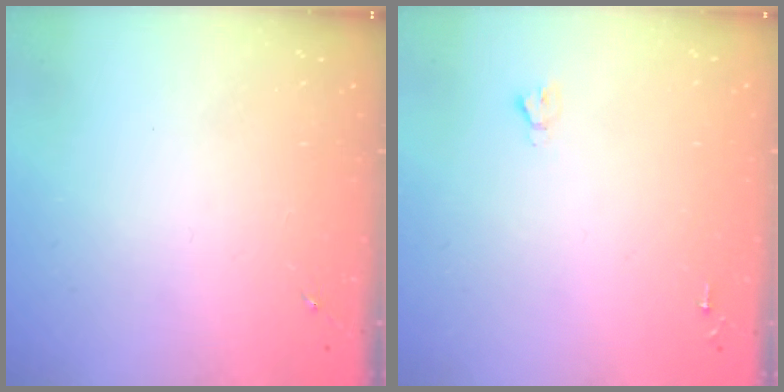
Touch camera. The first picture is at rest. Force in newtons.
{"total": 1.9, "press": 1.9, "slide": 0.2}